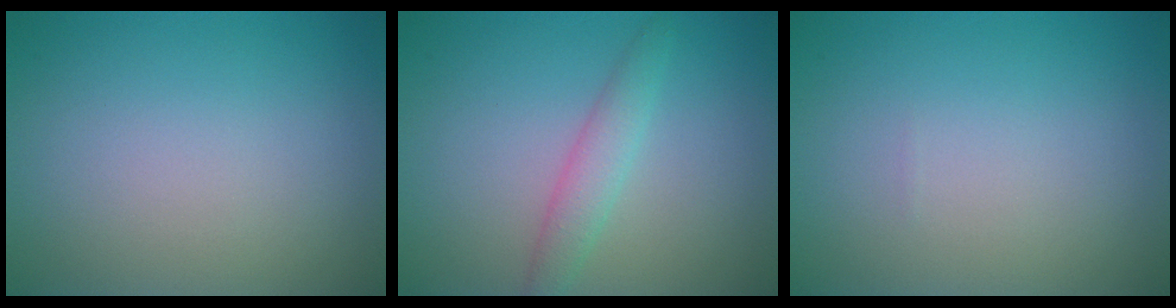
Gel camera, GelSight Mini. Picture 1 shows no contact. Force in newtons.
{"total": 2.3, "press": 2.3, "slide": 0.2}
{"total": 0.0}